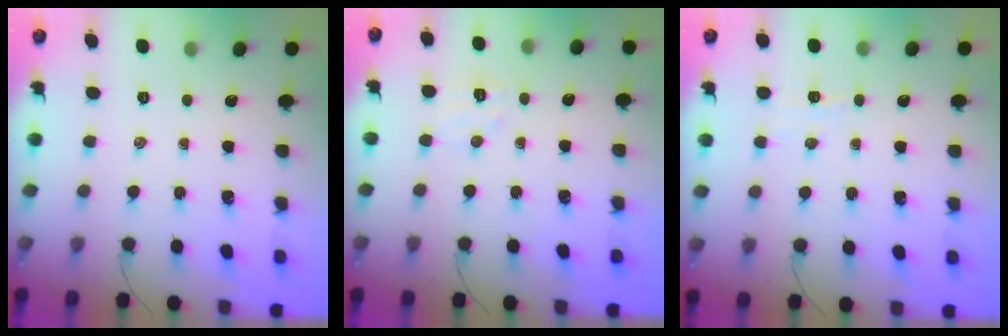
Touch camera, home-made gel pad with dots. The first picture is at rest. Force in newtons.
{"total": 5.9, "press": 5.7, "slide": 1.4}
{"total": 2.8, "press": 2.7, "slide": 0.7}